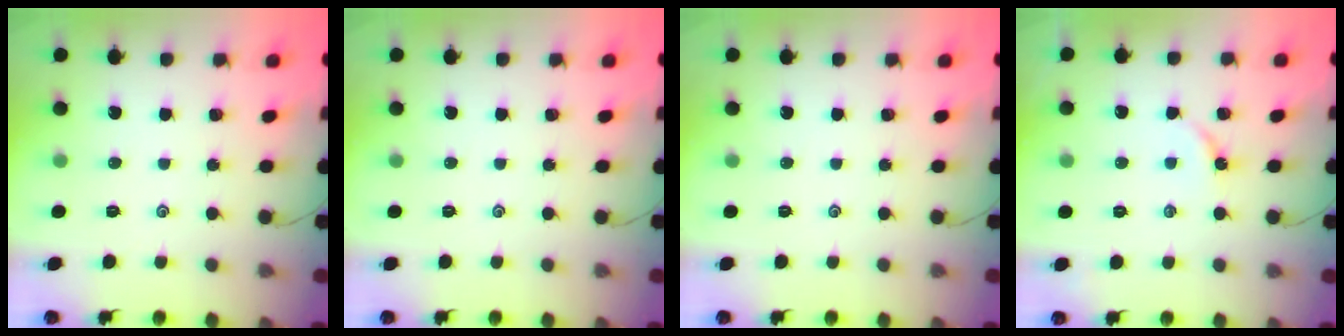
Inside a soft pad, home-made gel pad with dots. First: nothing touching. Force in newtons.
{"total": 0.0}
{"total": 0.0}
{"total": 3.8, "press": 3.7, "slide": 0.4}